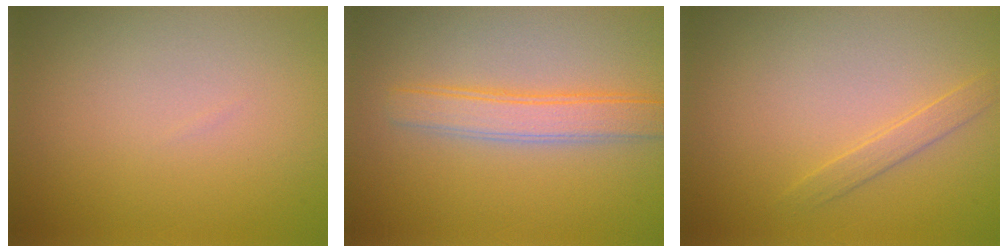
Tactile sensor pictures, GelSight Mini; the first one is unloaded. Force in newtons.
{"total": 3.6, "press": 3.6, "slide": 0.2}
{"total": 1.3, "press": 1.3, "slide": 0.0}